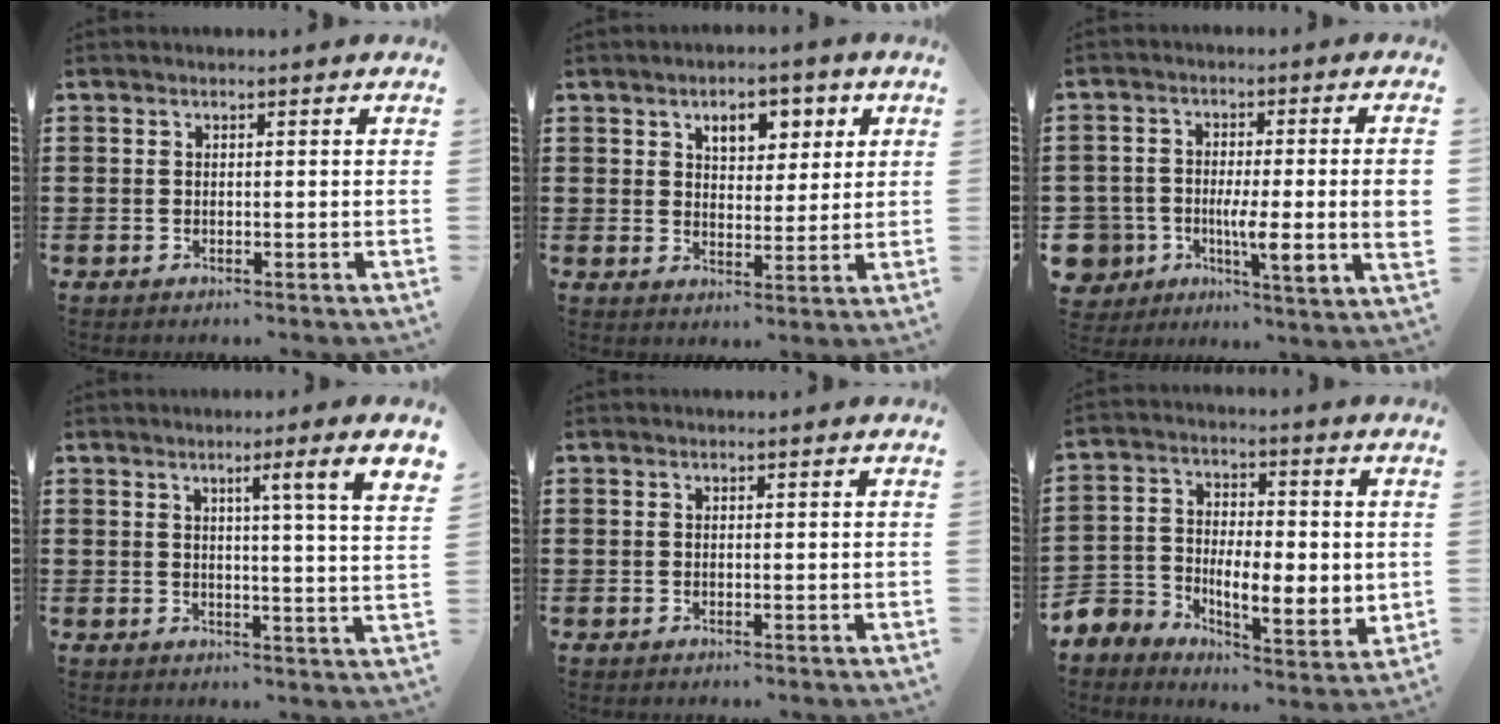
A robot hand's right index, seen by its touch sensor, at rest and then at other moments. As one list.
[{"total": 5.2, "force": [2.7, 3.1, 3.2], "torque": [-0.052, 0.004, 0.039]}, {"total": 7.4, "force": [-1.7, 3.7, 6.2], "torque": [-0.144, -0.007, -0.034]}, {"total": 5.4, "force": [2.5, -0.6, 4.8], "torque": [-0.083, -0.013, 0.033]}, {"total": 0.0}, {"total": 6.2, "force": [-0.6, 5.0, 3.6], "torque": [-0.088, -0.006, -0.010]}]